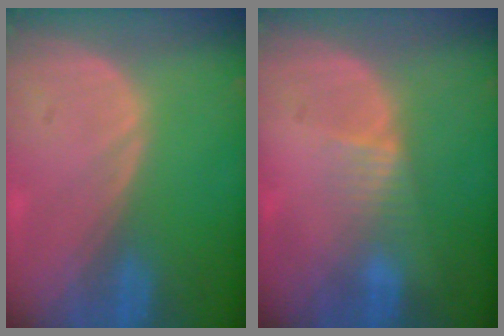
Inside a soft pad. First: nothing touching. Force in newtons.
{"total": 2.6, "press": 2.4, "slide": 0.9}